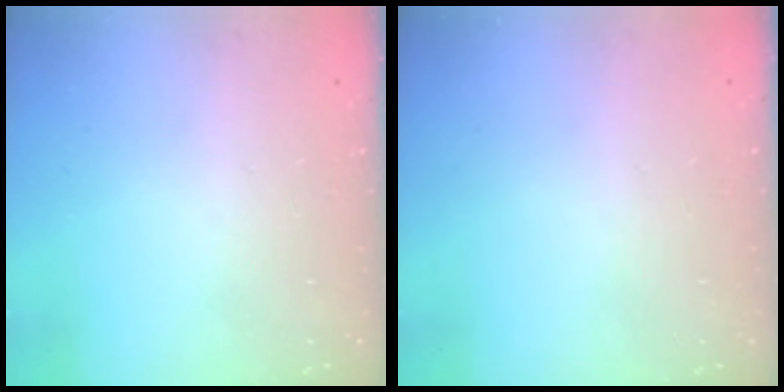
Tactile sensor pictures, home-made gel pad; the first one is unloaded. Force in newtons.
{"total": 0.6, "press": 0.6, "slide": 0.2}